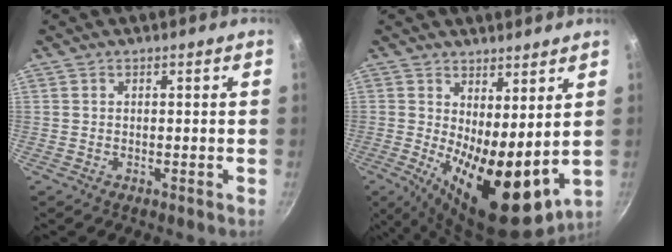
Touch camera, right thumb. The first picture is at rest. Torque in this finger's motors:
{"motor_torque": [-0.43, 1.69, 1.86, 0.26, 0.27]}